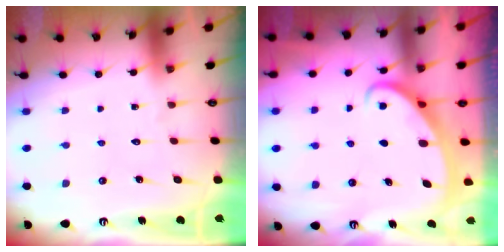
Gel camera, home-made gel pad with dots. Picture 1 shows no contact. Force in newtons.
{"total": 2.5, "press": 2.4, "slide": 0.4}